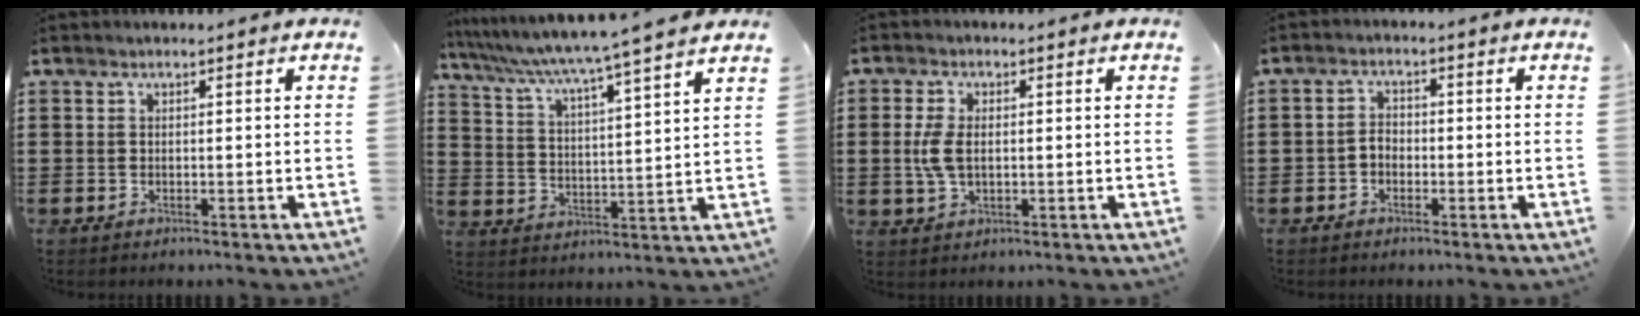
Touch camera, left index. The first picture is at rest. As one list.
[{"total": 5.1, "force": [4.4, -1.3, 2.3], "torque": [-0.066, -0.044, 0.064]}, {"total": 4.7, "force": [0.2, 2.6, 3.9], "torque": [-0.106, -0.002, -0.006]}, {"total": 2.0, "force": [-1.0, 1.4, 1.0], "torque": [-0.024, 0.006, -0.022]}]